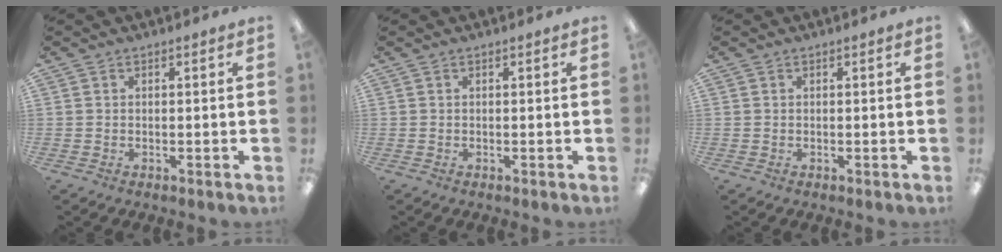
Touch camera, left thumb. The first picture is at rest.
{"total": 0.0}
{"total": 0.0}